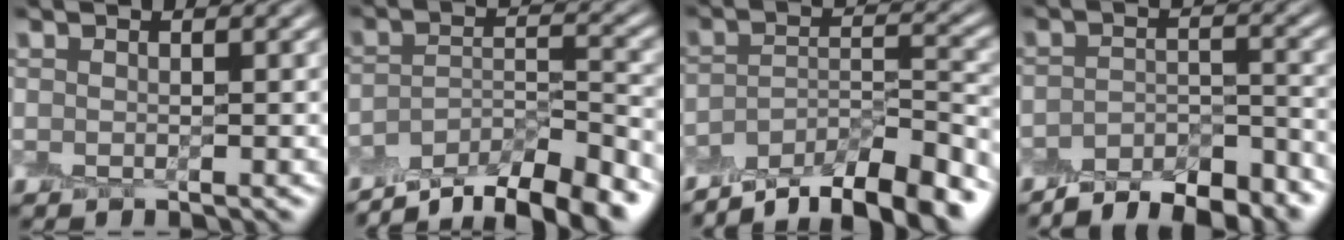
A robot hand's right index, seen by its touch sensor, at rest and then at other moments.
{"total": 8.6, "force": [-7.1, 2.5, 4.3], "torque": [-0.066, -0.002, -0.115]}
{"total": 8.7, "force": [-7.1, 2.4, 4.5], "torque": [-0.066, 0.000, -0.117]}
{"total": 6.4, "force": [-5.6, 1.8, 2.5], "torque": [-0.034, -0.001, -0.088]}